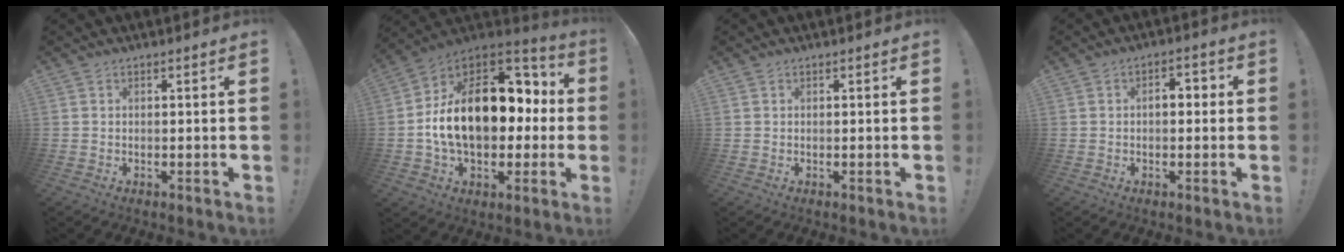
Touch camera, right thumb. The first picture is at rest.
{"total": 24.1, "force": [0.8, 15.4, 18.5], "torque": [-0.297, 0.016, 0.038]}
{"total": 0.0}
{"total": 4.2, "force": [-0.1, 2.6, 3.3], "torque": [-0.046, 0.011, -0.008]}